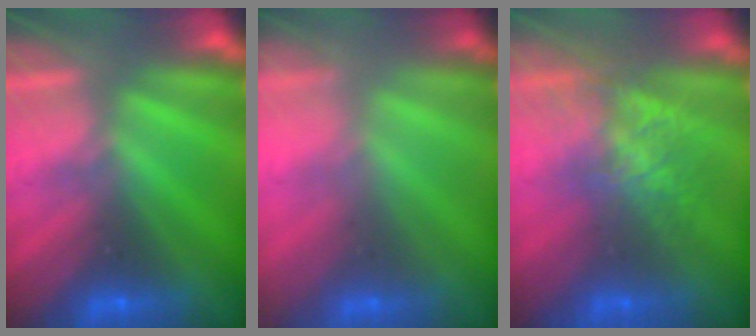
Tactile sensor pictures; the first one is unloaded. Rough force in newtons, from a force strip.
{"total": 1.6}
{"total": 3.9}